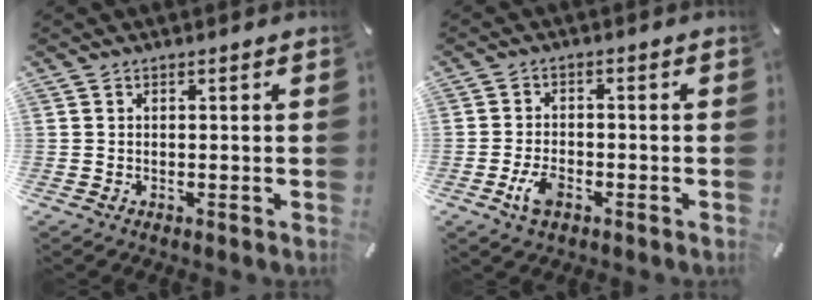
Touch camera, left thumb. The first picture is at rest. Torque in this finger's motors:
{"motor_torque": [-0.03, 0.15, 0.07, -0.03, 0.06]}